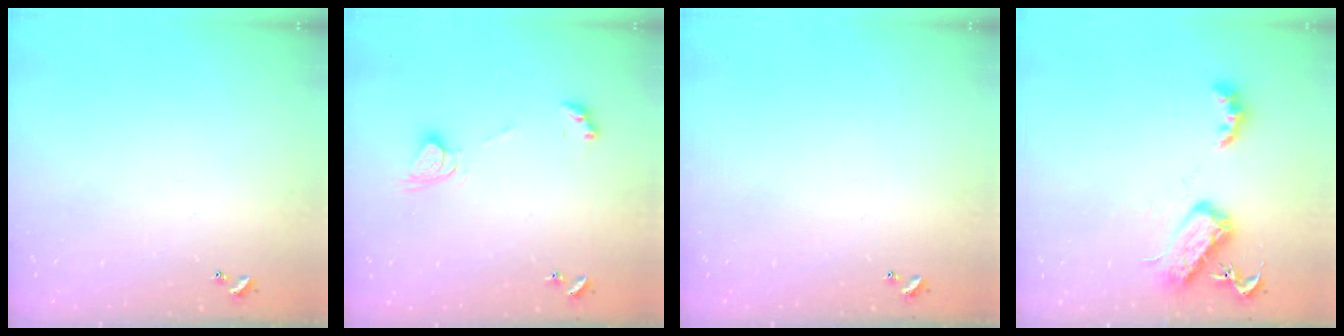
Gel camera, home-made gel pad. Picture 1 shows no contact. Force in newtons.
{"total": 6.3, "press": 6.3, "slide": 0.3}
{"total": 0.0}
{"total": 5.9, "press": 5.9, "slide": 0.7}